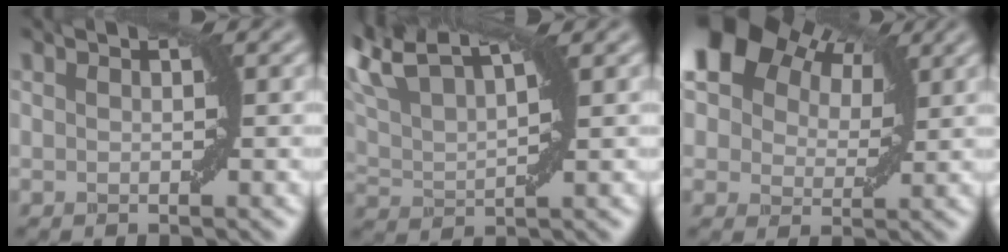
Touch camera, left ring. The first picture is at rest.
{"total": 3.8, "force": [1.7, 1.7, 2.9], "torque": [-0.075, 0.008, 0.039]}
{"total": 5.4, "force": [3.6, 3.4, 2.1], "torque": [-0.048, 0.008, 0.063]}